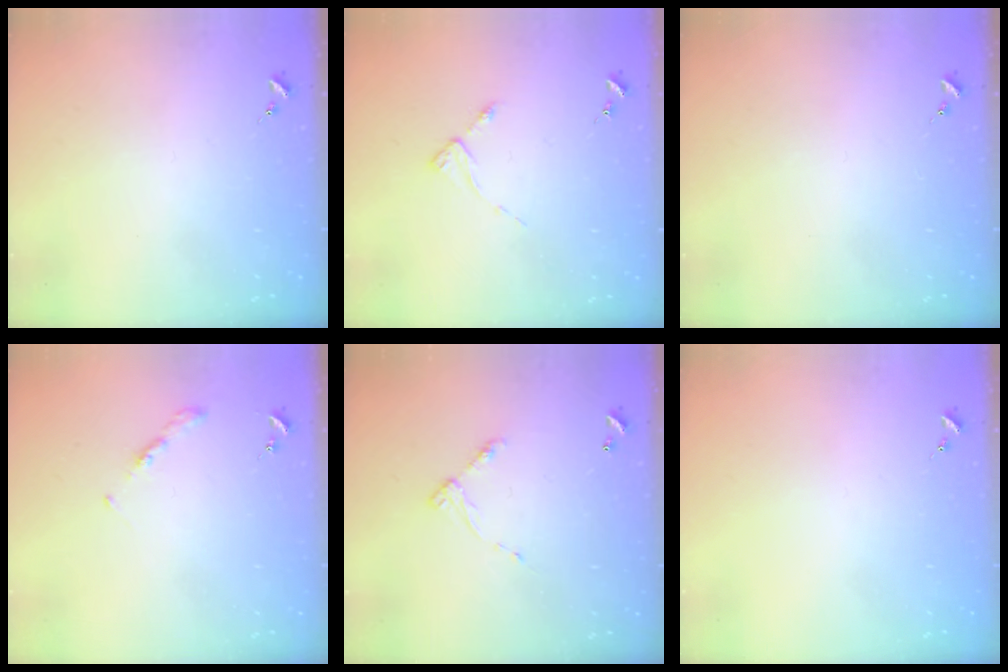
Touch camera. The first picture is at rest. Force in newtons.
{"total": 2.7, "press": 2.7, "slide": 0.3}
{"total": 0.0}
{"total": 3.2, "press": 3.2, "slide": 0.4}
{"total": 5.9, "press": 5.9, "slide": 0.4}
{"total": 0.0}